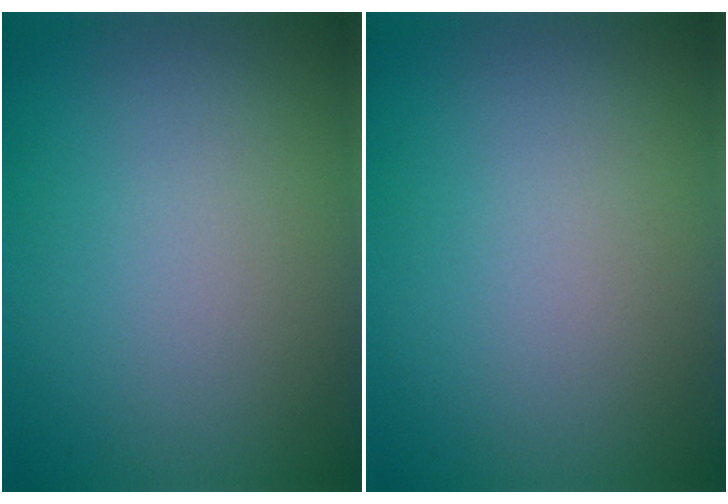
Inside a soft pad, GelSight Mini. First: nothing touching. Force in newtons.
{"total": 0.0}